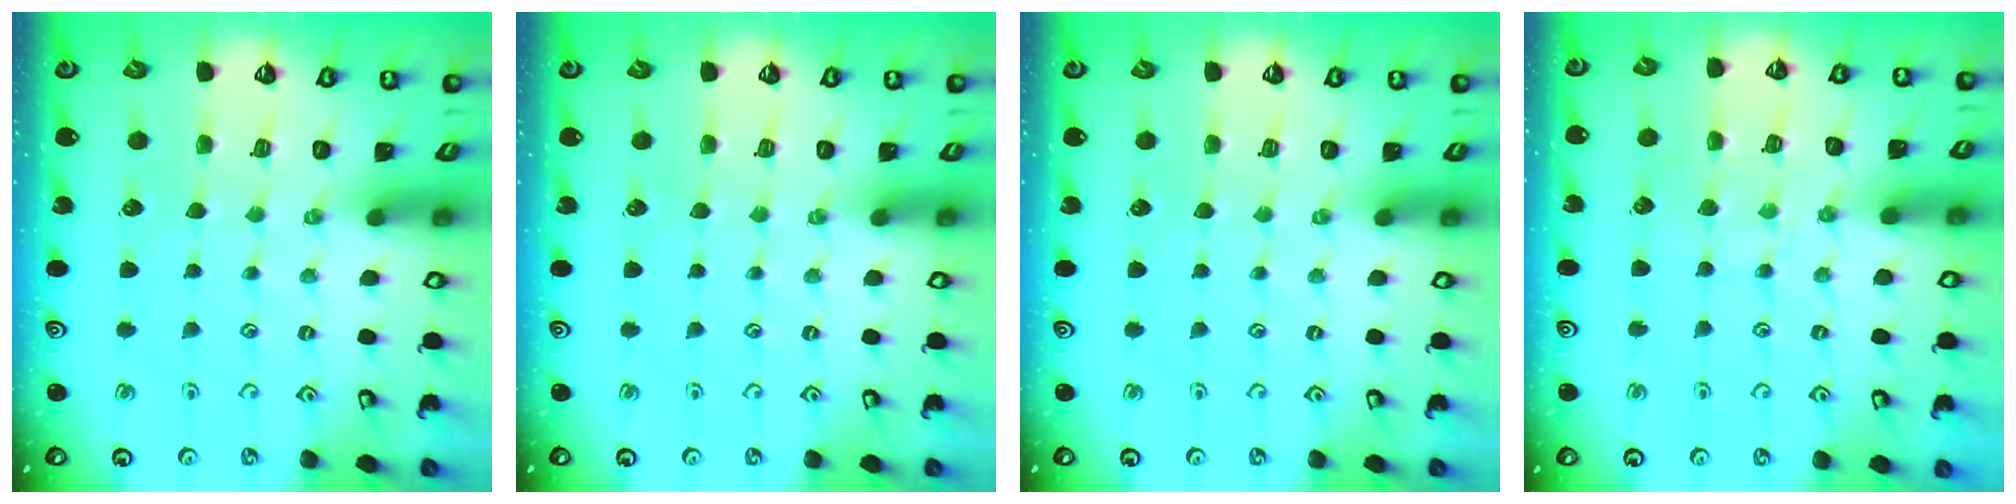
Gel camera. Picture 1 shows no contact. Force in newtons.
{"total": 0.0}
{"total": 0.0}
{"total": 6.9, "press": 6.9, "slide": 0.8}